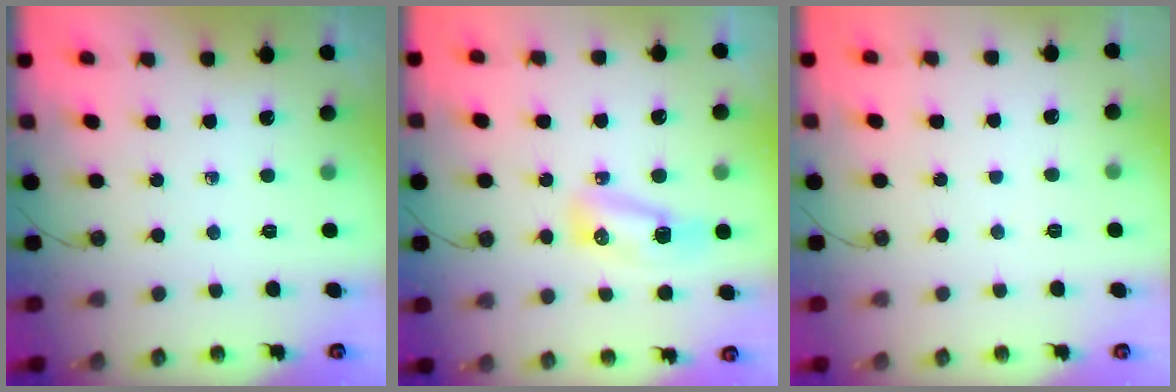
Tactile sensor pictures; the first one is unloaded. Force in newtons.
{"total": 16.3, "press": 10.8, "slide": 12.2}
{"total": 4.7, "press": 2.5, "slide": 3.9}